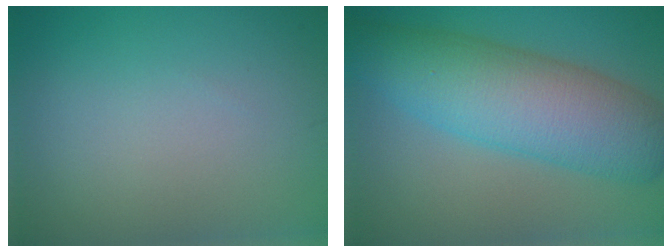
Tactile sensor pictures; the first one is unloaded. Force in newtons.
{"total": 9.3, "press": 9.3, "slide": 0.3}